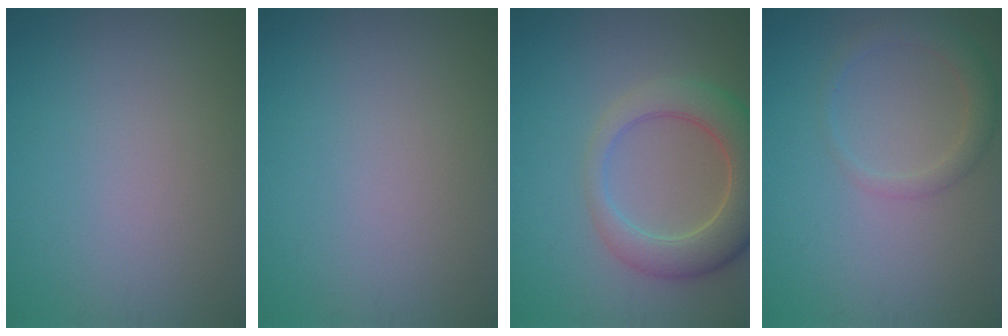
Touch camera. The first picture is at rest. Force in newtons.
{"total": 0.0}
{"total": 6.4, "press": 6.3, "slide": 0.9}
{"total": 2.3, "press": 2.3, "slide": 0.2}